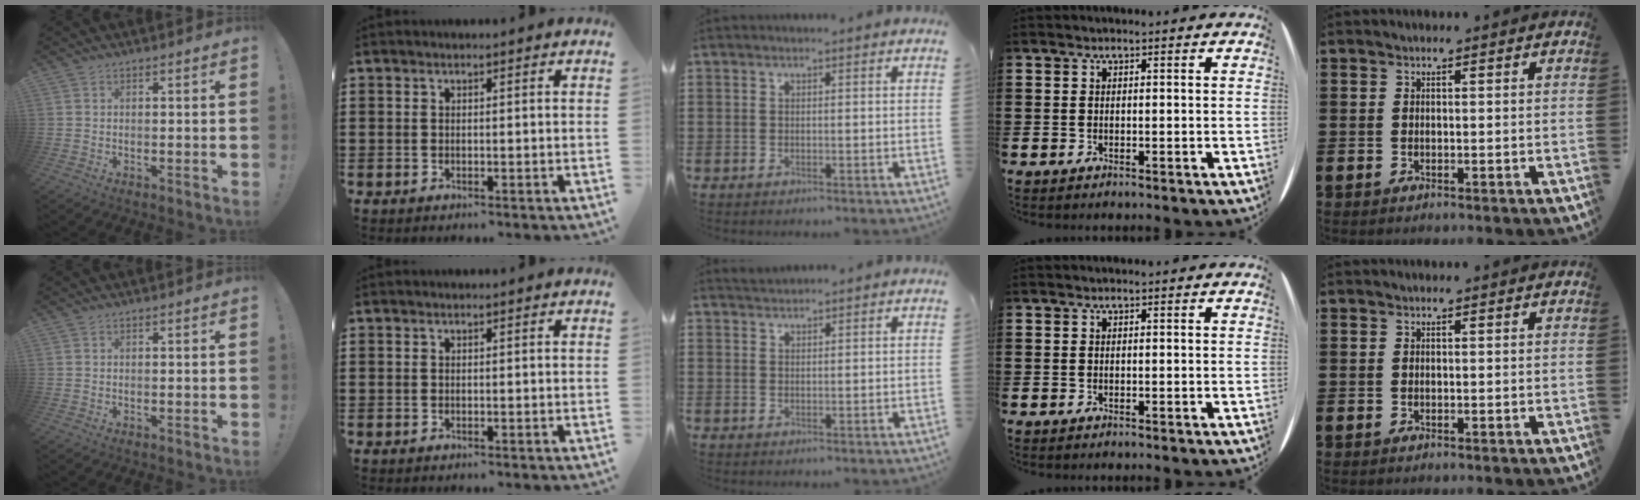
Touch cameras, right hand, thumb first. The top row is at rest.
{"middle": {"total": 1.6, "force": [1.5, 0.3, 0.1], "torque": [-0.006, 0.003, 0.030]}}